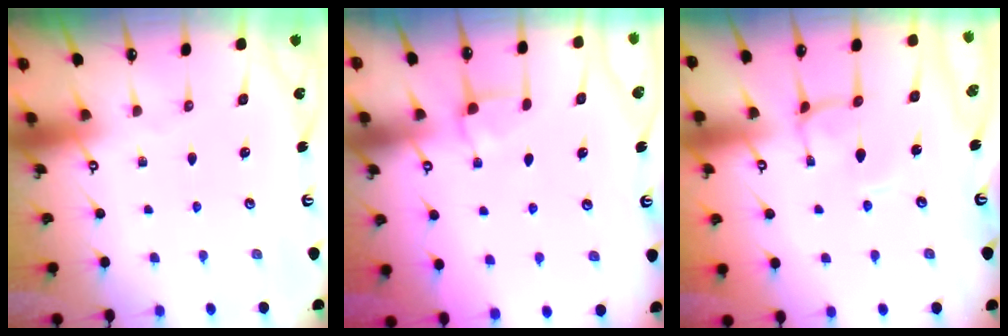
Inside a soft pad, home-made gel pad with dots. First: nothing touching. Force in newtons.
{"total": 1.7, "press": 1.6, "slide": 0.7}
{"total": 0.7, "press": 0.5, "slide": 0.4}